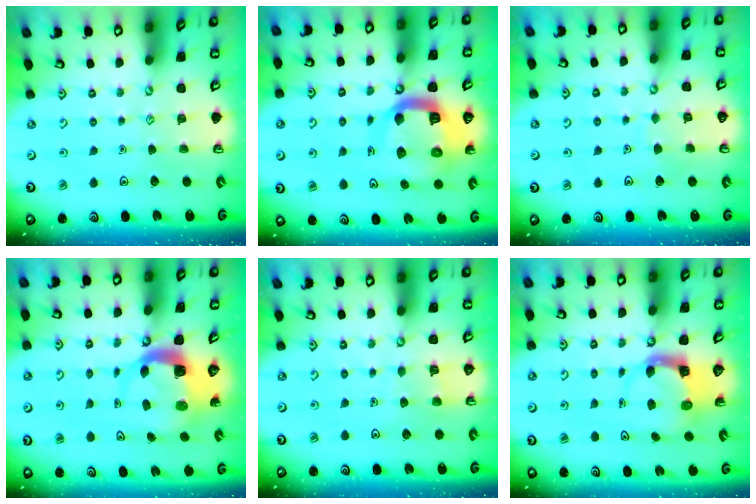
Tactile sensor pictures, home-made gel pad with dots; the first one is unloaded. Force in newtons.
{"total": 15.0, "press": 14.9, "slide": 1.7}
{"total": 3.8, "press": 3.8, "slide": 0.2}
{"total": 5.1, "press": 5.1, "slide": 0.7}
{"total": 4.8, "press": 4.8, "slide": 0.2}
{"total": 3.8, "press": 3.7, "slide": 0.5}